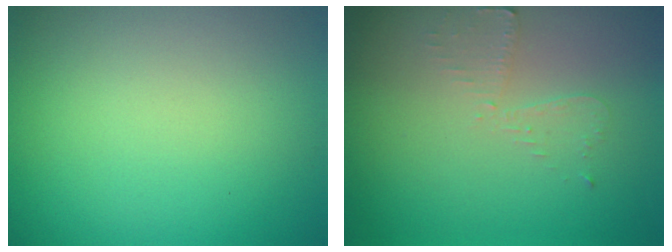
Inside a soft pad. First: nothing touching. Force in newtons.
{"total": 1.9, "press": 1.9, "slide": 0.4}